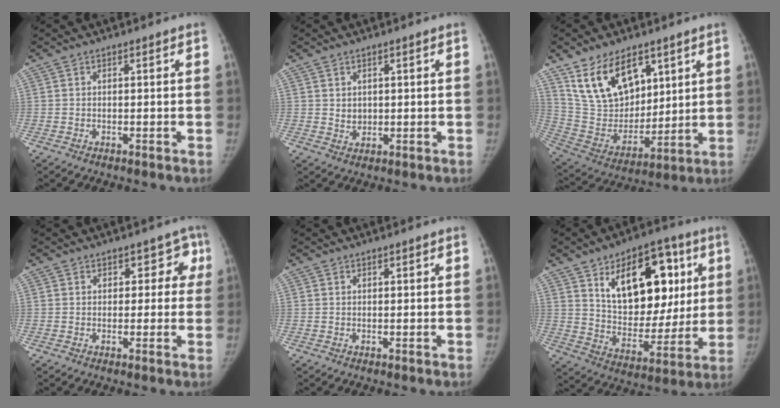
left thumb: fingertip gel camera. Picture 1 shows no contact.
{"total": 2.2, "force": [0.7, 1.8, 1.0], "torque": [-0.010, -0.008, 0.019]}
{"total": 17.4, "force": [9.8, 10.3, 10.0], "torque": [-0.134, -0.049, 0.204]}
{"total": 4.7, "force": [1.6, 3.8, 2.1], "torque": [0.032, 0.002, 0.006]}
{"total": 0.0}
{"total": 22.2, "force": [7.6, 13.2, 16.2], "torque": [-0.177, -0.023, 0.126]}